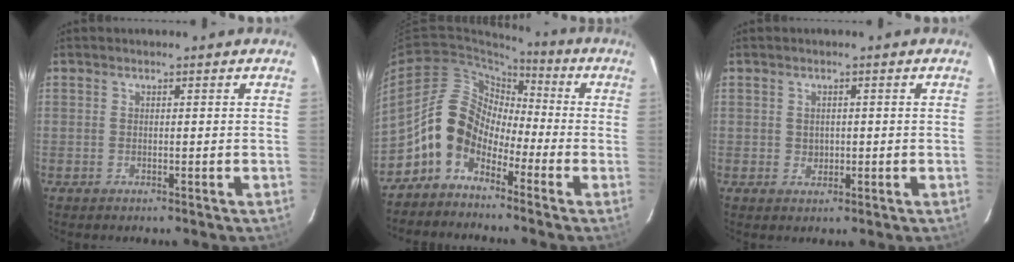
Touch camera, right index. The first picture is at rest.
{"total": 10.0, "force": [-4.9, 7.4, 4.5], "torque": [-0.082, 0.028, -0.104]}
{"total": 1.7, "force": [0.0, 1.6, 0.6], "torque": [-0.006, 0.002, 0.002]}